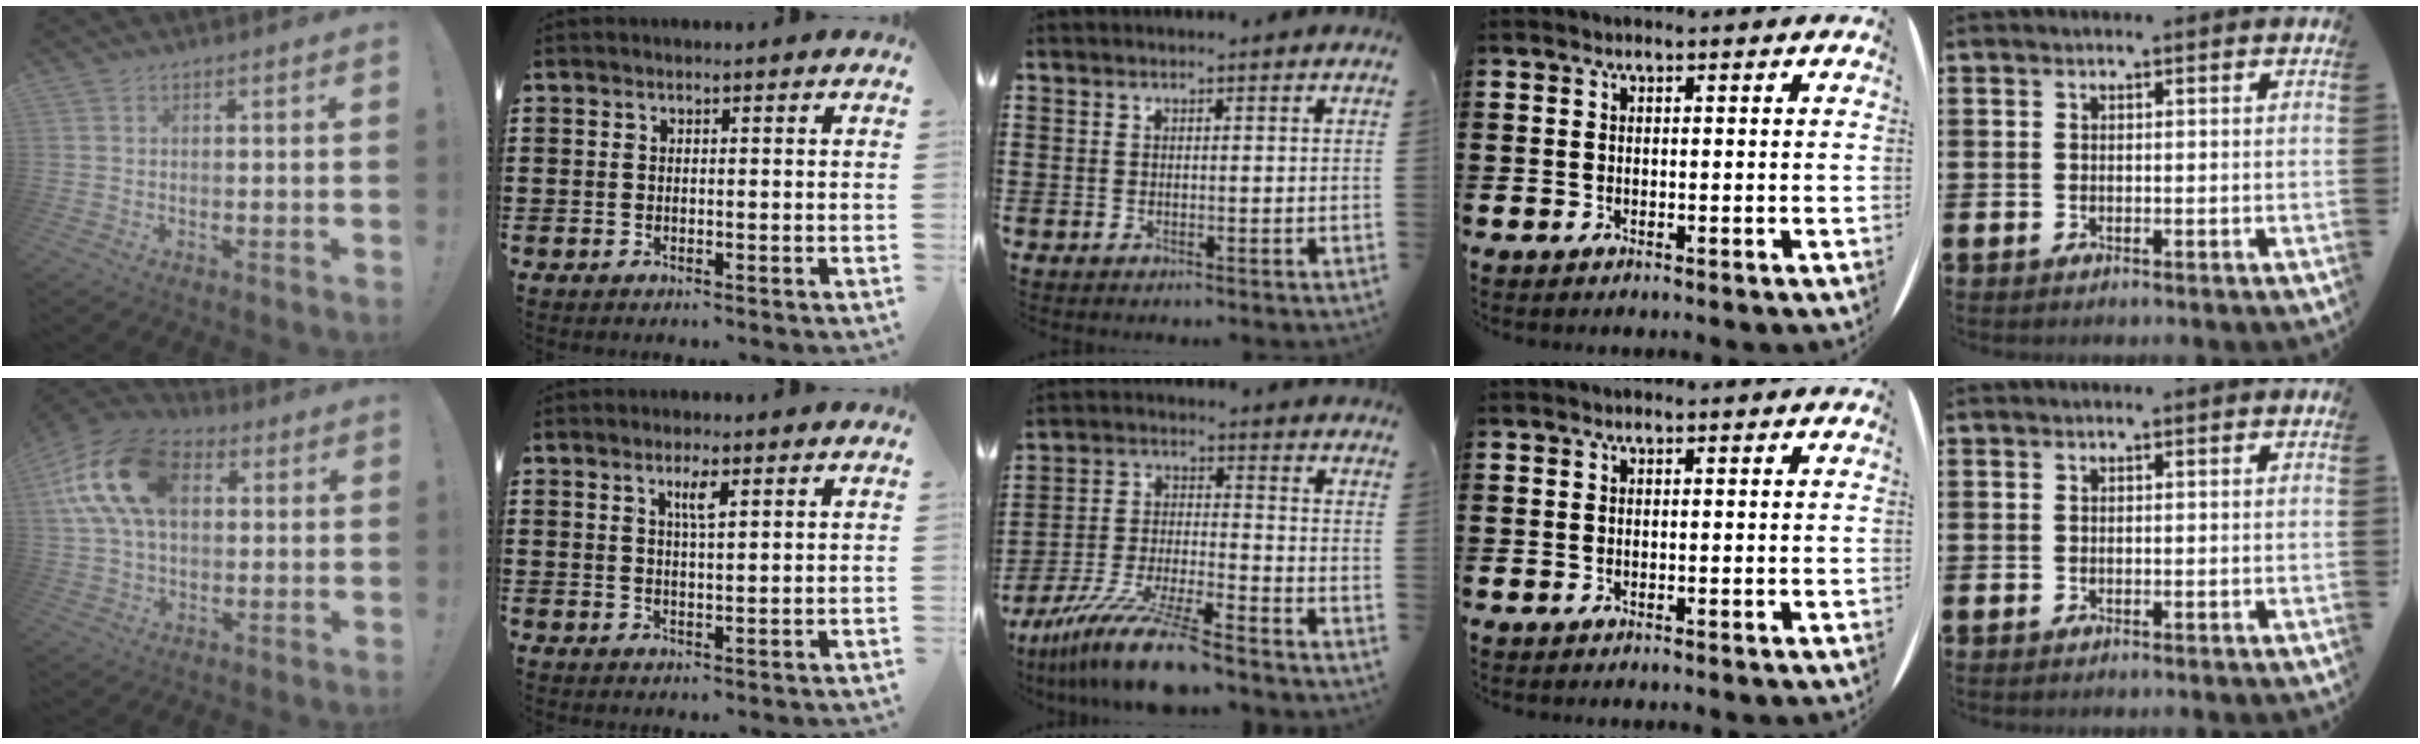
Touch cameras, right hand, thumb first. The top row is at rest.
{"thumb": {"total": 20.1, "force": [5.5, 12.9, 14.4], "torque": [-0.266, 0.000, 0.096]}, "index": {"total": 3.0, "force": [1.5, 0.6, 2.6], "torque": [-0.046, 0.002, 0.021]}, "middle": {"total": 11.9, "force": [-10.2, 0.2, 6.0], "torque": [-0.116, 0.010, -0.197]}}